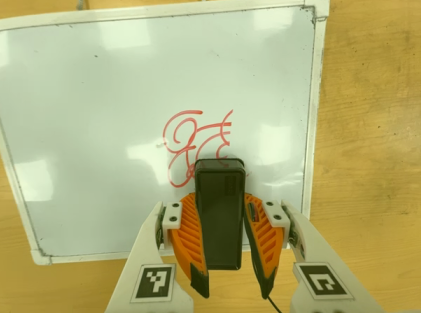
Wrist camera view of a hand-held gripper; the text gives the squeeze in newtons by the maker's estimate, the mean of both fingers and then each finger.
{"total": 9.5, "left": 7.0, "right": 12.0}